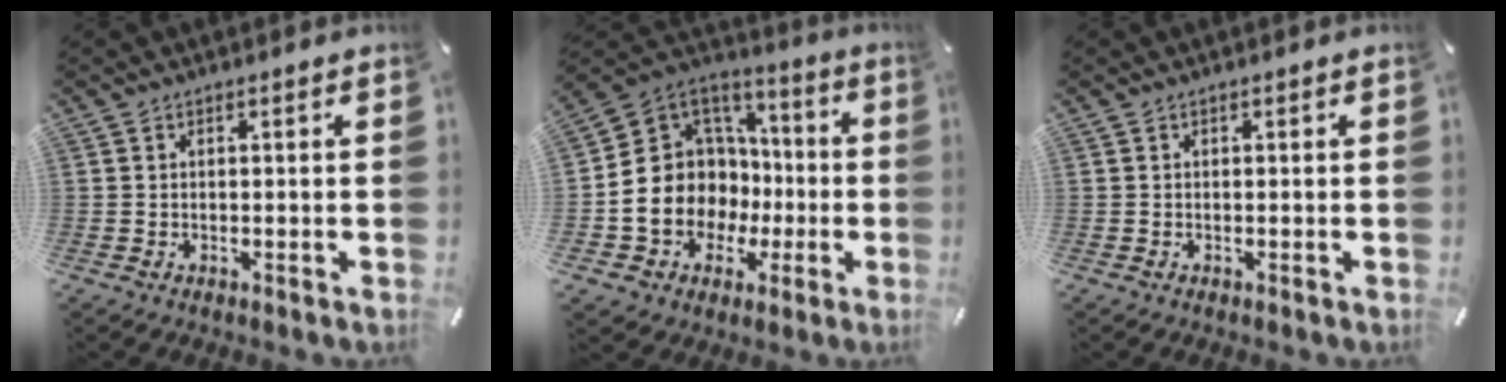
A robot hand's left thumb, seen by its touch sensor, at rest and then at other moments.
{"total": 14.8, "force": [-3.9, 13.5, 4.7], "torque": [-0.112, -0.004, -0.059]}
{"total": 0.0}